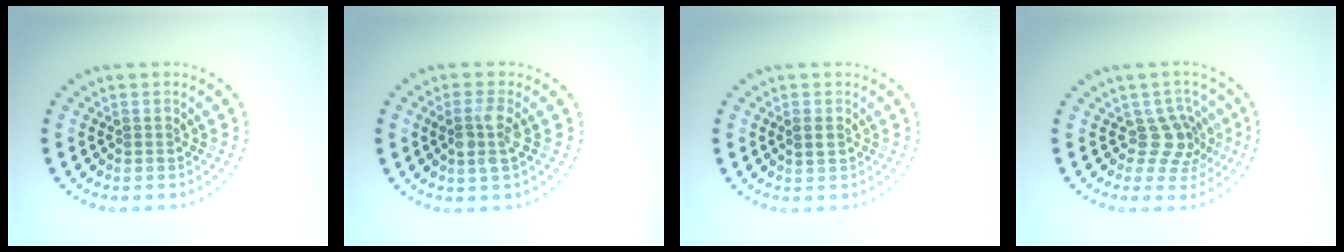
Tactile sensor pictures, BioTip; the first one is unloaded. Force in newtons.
{"total": 2.2, "press": 2.0, "slide": 0.9}
{"total": 1.1, "press": 1.1, "slide": 0.2}
{"total": 2.8, "press": 2.0, "slide": 2.0}